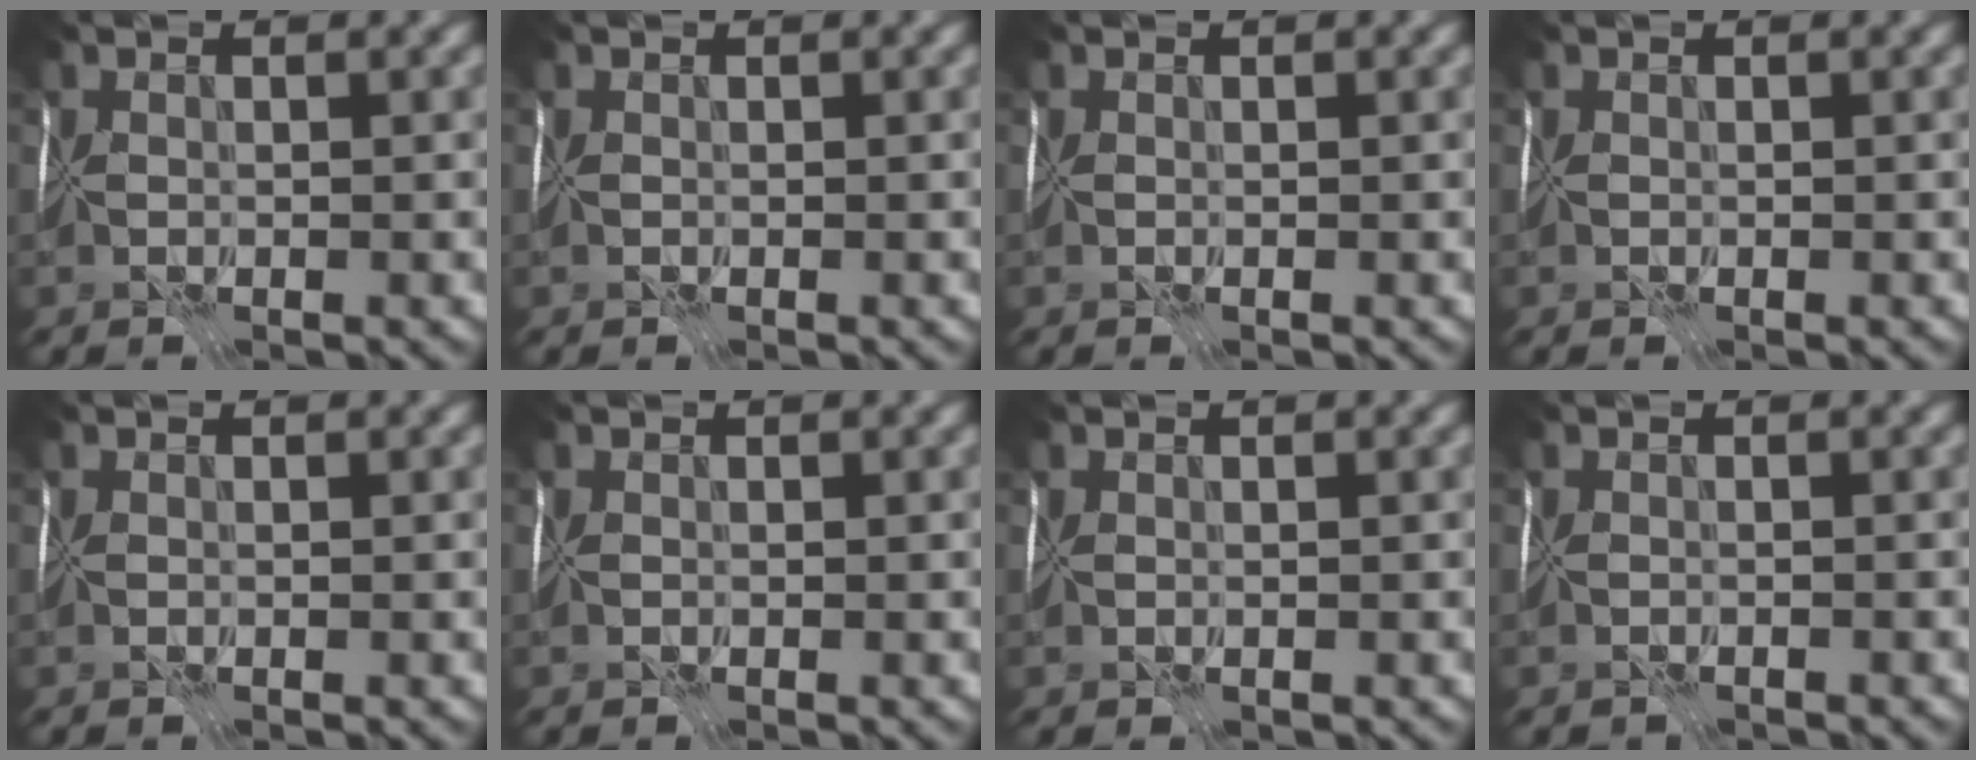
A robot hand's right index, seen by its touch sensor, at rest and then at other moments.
{"total": 0.0}
{"total": 0.0}
{"total": 0.0}
{"total": 0.0}
{"total": 0.0}
{"total": 0.0}
{"total": 1.6, "force": [-1.5, 0.4, -0.1], "torque": [0.014, -0.014, -0.032]}